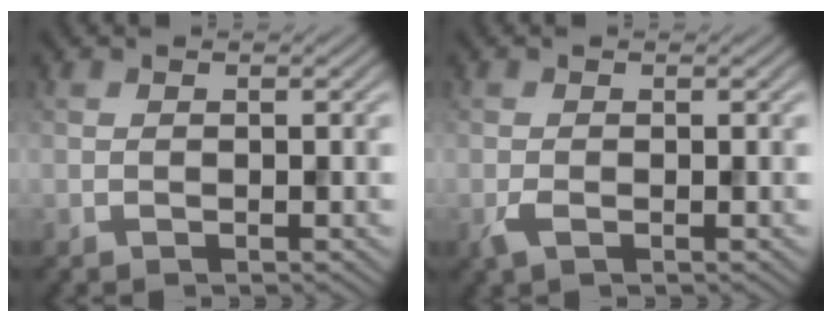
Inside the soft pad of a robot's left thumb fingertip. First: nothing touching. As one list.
[{"total": 1.4, "force": [-0.6, 0.5, 1.1], "torque": [-0.029, -0.004, -0.014]}]